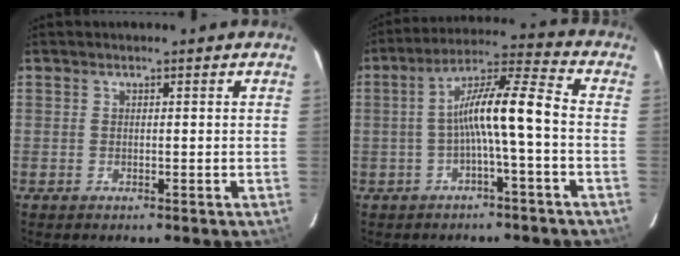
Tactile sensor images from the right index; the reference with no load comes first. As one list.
[{"total": 9.6, "force": [-2.1, 0.3, 9.3], "torque": [-0.182, 0.023, -0.038]}]